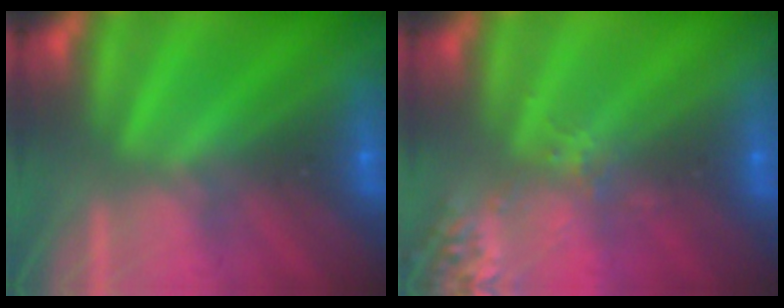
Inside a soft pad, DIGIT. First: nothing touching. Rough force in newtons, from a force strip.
{"total": 2.7}